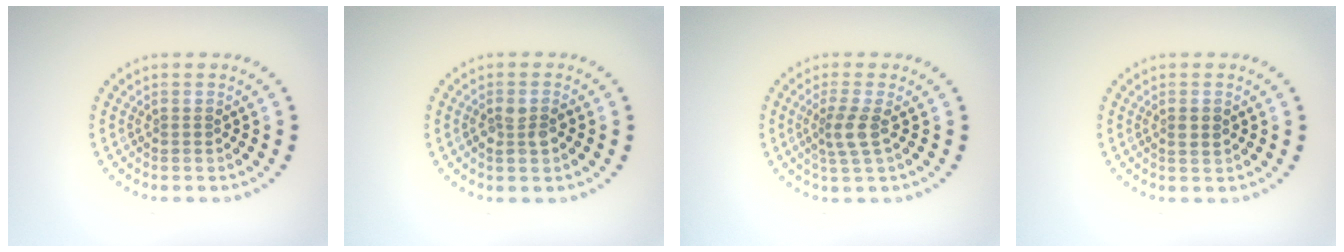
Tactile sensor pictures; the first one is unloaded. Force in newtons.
{"total": 1.7, "press": 1.7, "slide": 0.3}
{"total": 2.5, "press": 1.9, "slide": 1.6}
{"total": 1.2, "press": 1.2, "slide": 0.3}